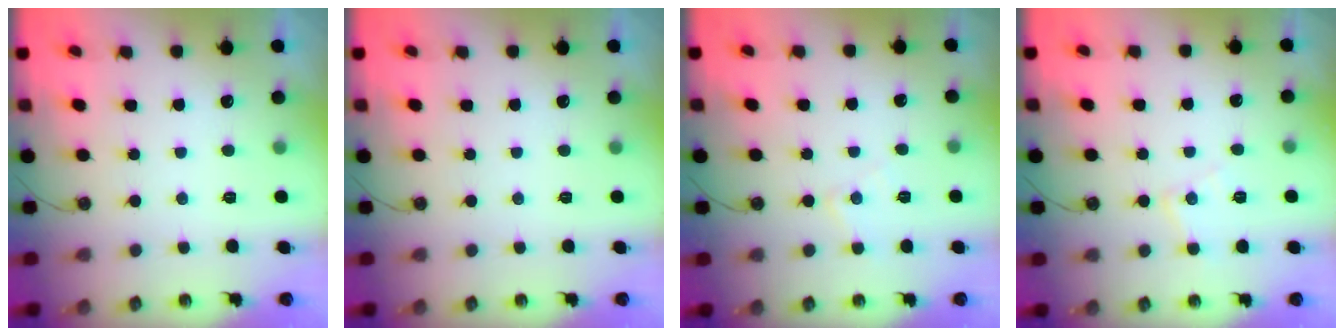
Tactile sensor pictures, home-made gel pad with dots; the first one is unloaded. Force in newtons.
{"total": 0.0}
{"total": 6.0, "press": 6.0, "slide": 0.3}
{"total": 6.8, "press": 6.8, "slide": 0.5}